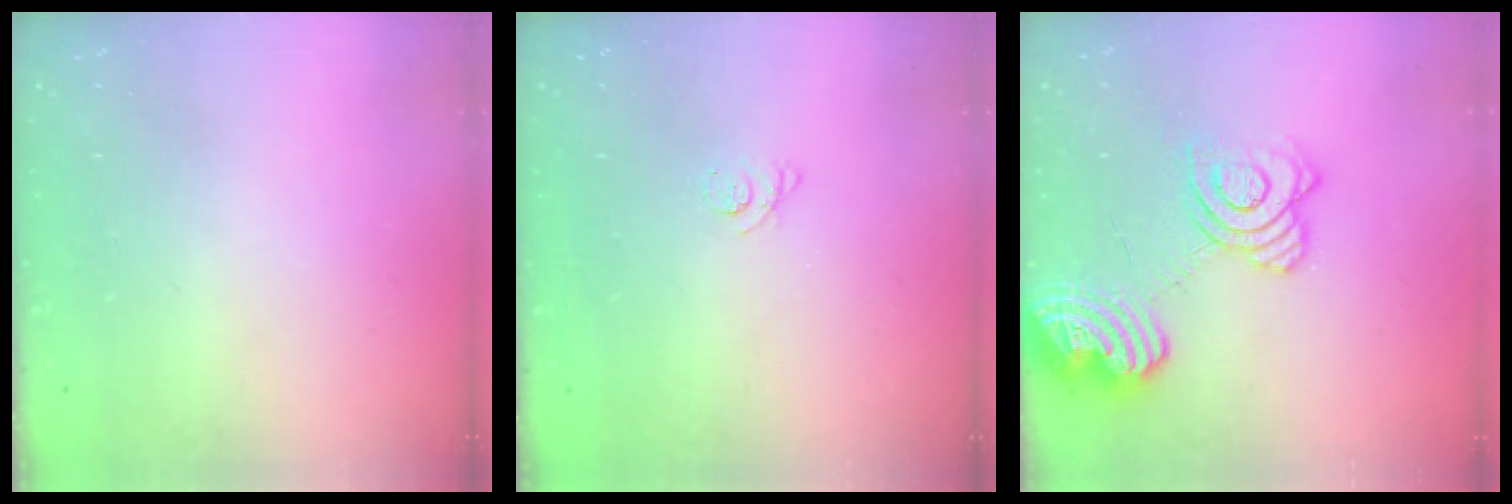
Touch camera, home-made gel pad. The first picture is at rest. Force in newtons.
{"total": 2.3, "press": 2.3, "slide": 0.3}
{"total": 18.5, "press": 18.4, "slide": 2.3}